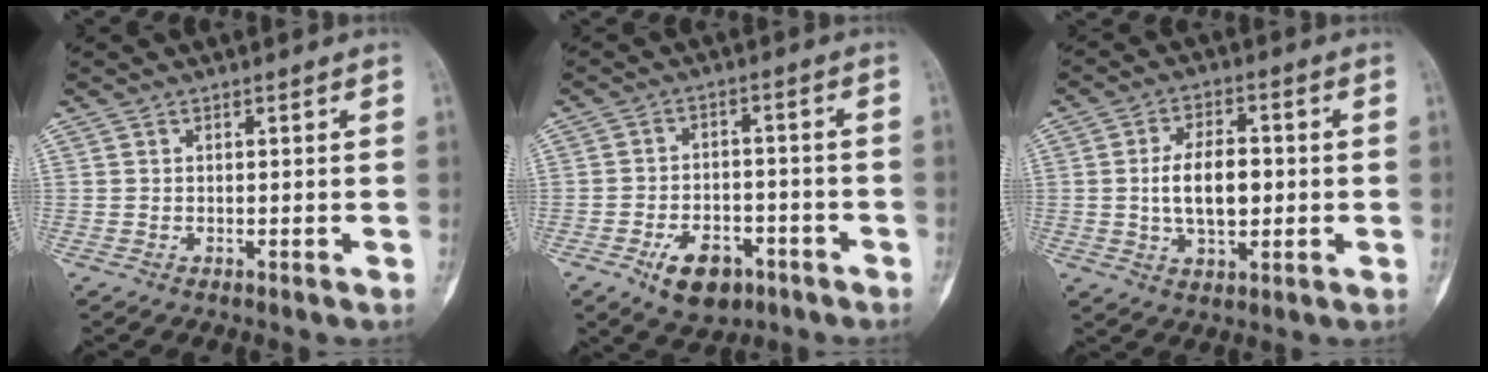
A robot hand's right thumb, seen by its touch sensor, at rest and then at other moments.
{"total": 9.3, "force": [-4.9, 5.6, 5.5], "torque": [-0.068, 0.029, -0.072]}
{"total": 9.7, "force": [-0.2, 5.4, 8.0], "torque": [-0.128, 0.007, -0.002]}